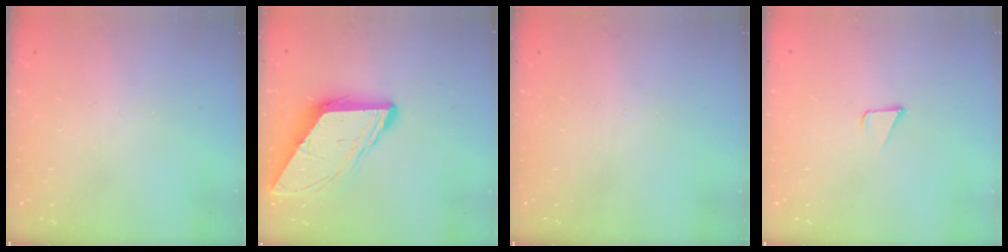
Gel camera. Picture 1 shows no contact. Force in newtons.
{"total": 8.8, "press": 8.8, "slide": 1.0}
{"total": 0.0}
{"total": 1.6, "press": 1.6, "slide": 0.1}